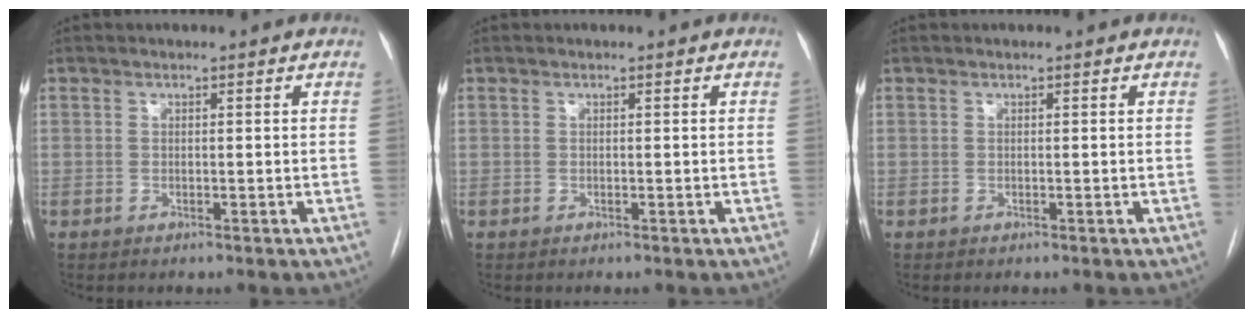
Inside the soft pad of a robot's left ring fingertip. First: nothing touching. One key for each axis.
{"total": 0.0}
{"total": 0.0}